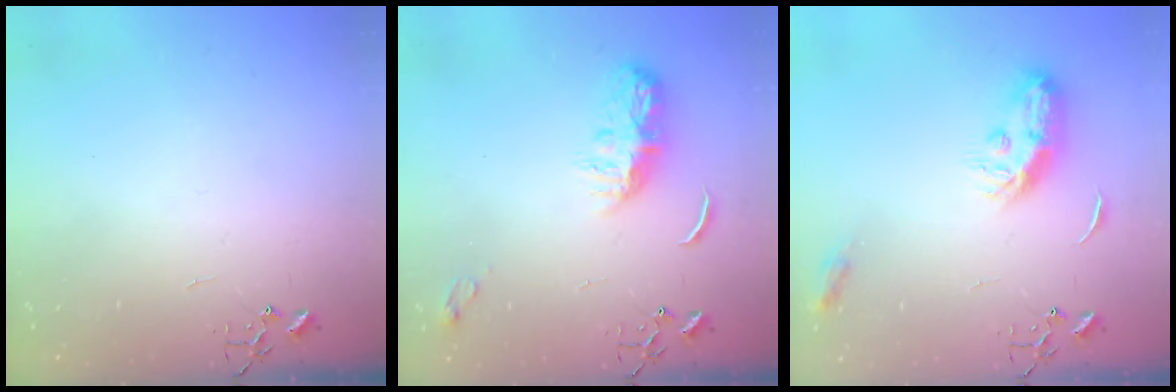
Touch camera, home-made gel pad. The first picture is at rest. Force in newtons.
{"total": 8.2, "press": 8.2, "slide": 0.4}
{"total": 10.4, "press": 10.4, "slide": 0.1}